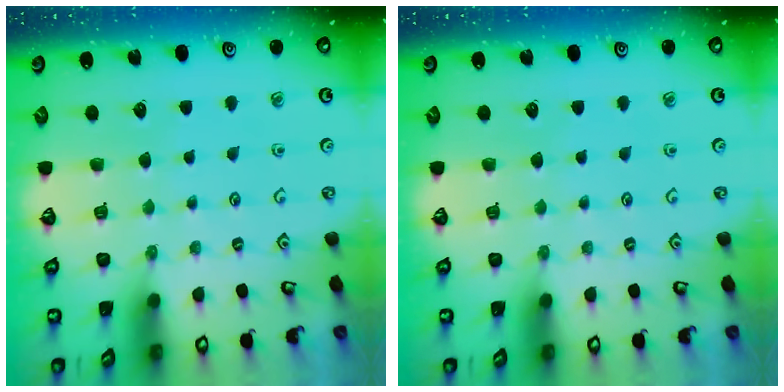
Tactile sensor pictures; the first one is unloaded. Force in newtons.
{"total": 0.0}